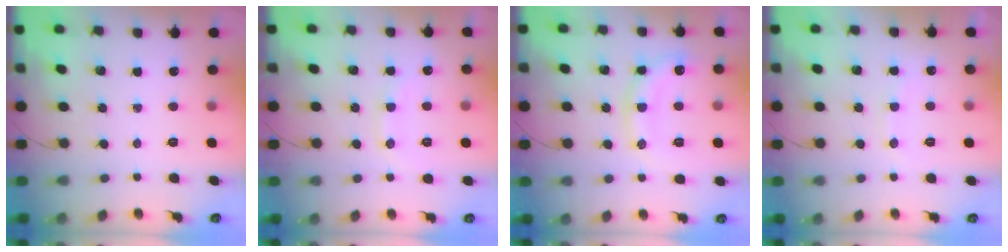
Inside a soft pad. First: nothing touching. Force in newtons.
{"total": 9.2, "press": 9.1, "slide": 1.0}
{"total": 11.6, "press": 11.6, "slide": 0.6}
{"total": 6.7, "press": 6.6, "slide": 1.2}